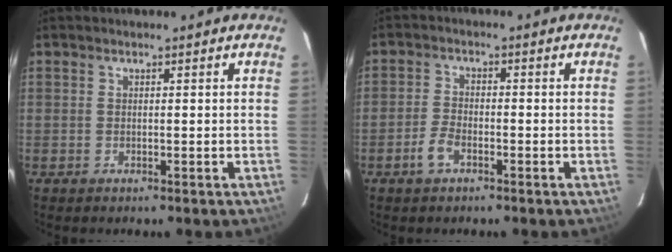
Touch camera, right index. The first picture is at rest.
{"total": 3.8, "force": [-2.2, 1.9, 2.4], "torque": [-0.062, 0.003, -0.044]}